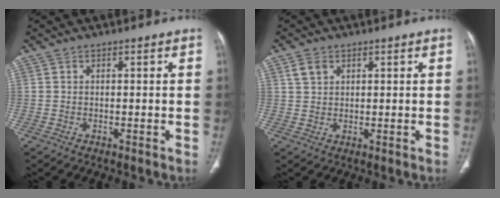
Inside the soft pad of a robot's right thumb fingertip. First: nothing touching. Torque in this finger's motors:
{"motor_torque": [-0.02, 0.02, 0.31, -0.31, 0.00]}